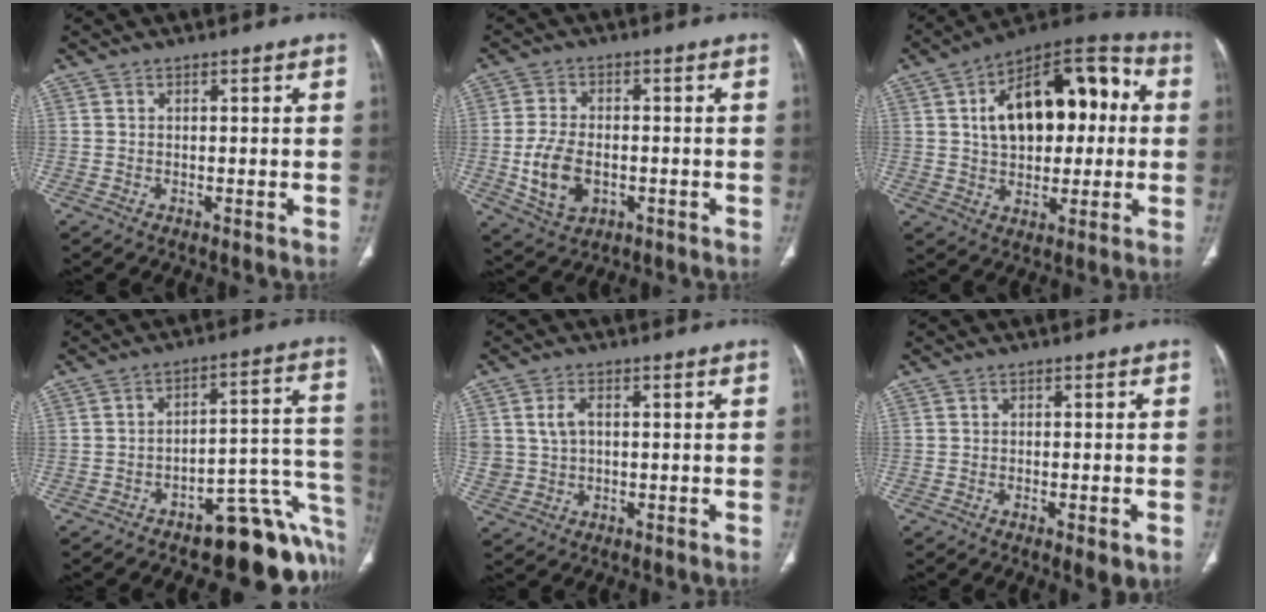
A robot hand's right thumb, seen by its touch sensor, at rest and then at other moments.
{"total": 8.9, "force": [-1.9, 5.8, 6.5], "torque": [-0.120, 0.005, -0.026]}
{"total": 21.3, "force": [3.2, 12.2, 17.1], "torque": [-0.225, 0.036, 0.047]}
{"total": 17.6, "force": [-10.3, 7.4, 12.2], "torque": [-0.055, 0.110, -0.135]}
{"total": 4.9, "force": [1.0, 3.6, 3.2], "torque": [-0.058, 0.001, 0.025]}
{"total": 3.5, "force": [-1.5, 1.0, 3.0], "torque": [-0.039, -0.003, -0.016]}